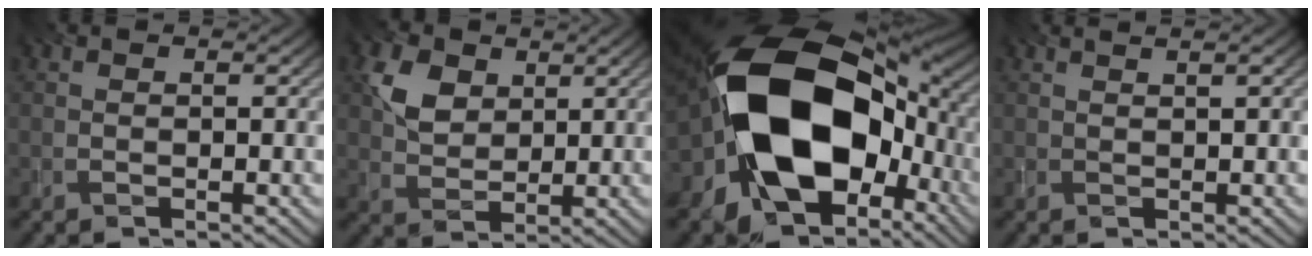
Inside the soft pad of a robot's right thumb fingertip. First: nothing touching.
{"total": 5.8, "force": [2.5, 4.0, 3.3], "torque": [-0.077, 0.003, 0.045]}
{"total": 20.1, "force": [-3.1, 13.3, 14.7], "torque": [-0.299, -0.025, -0.045]}
{"total": 1.2, "force": [0.9, -0.4, 0.6], "torque": [-0.010, 0.002, 0.017]}